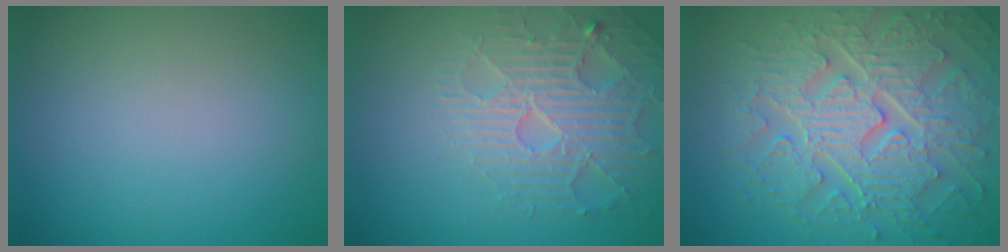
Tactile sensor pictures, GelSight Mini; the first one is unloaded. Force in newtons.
{"total": 4.6, "press": 4.3, "slide": 1.7}
{"total": 9.3, "press": 6.8, "slide": 6.4}